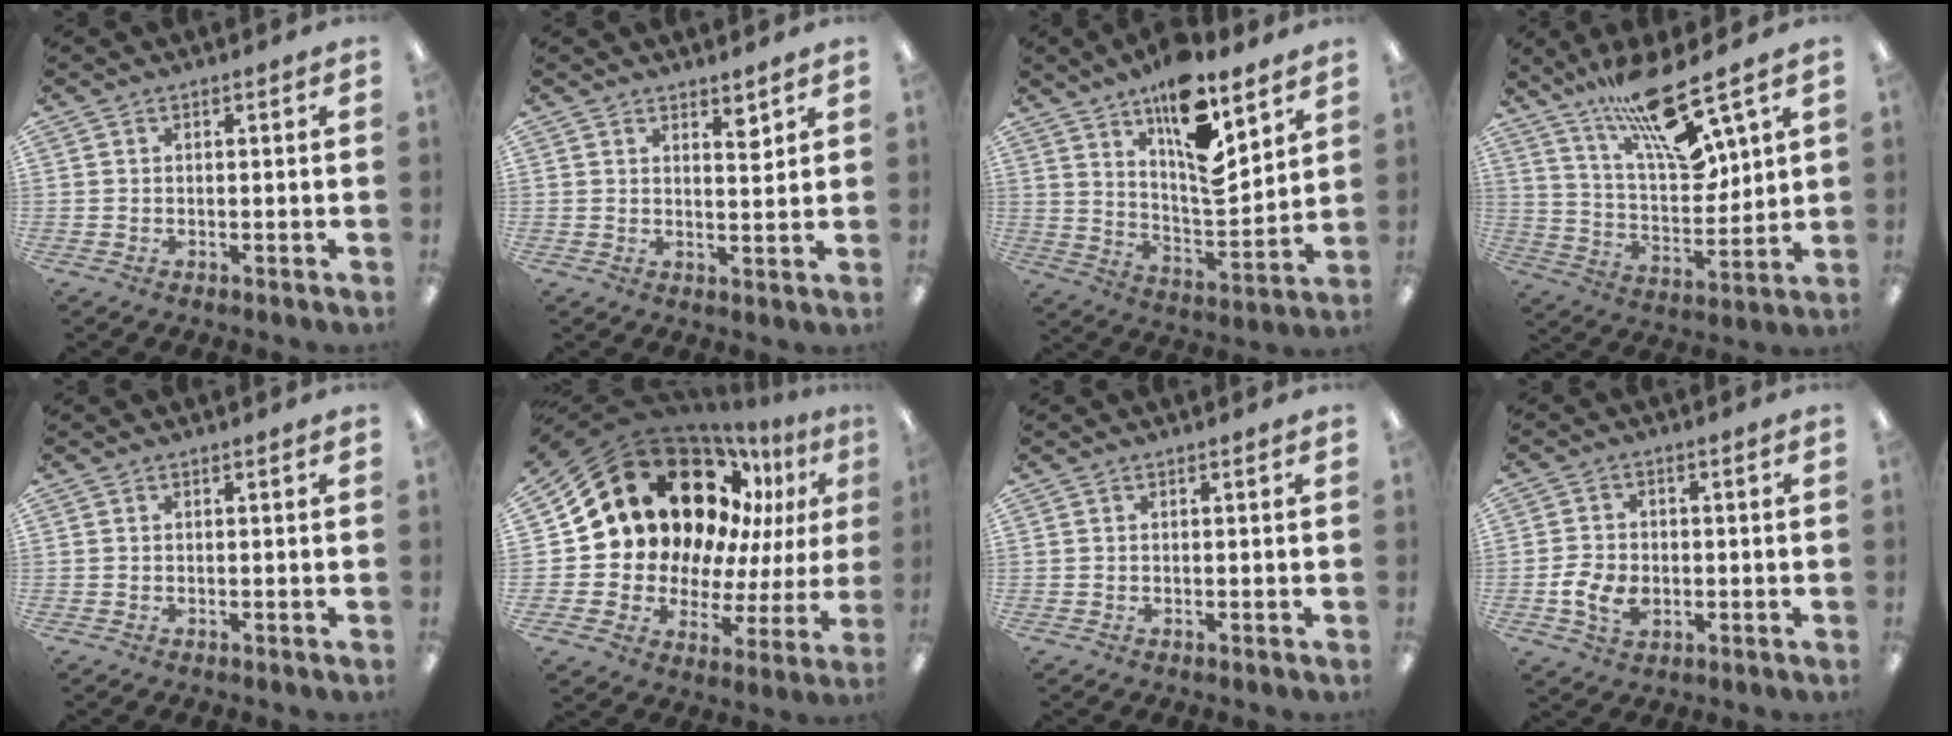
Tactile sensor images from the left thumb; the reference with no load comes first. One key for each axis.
{"total": 3.4, "fx": 2.8, "fy": 0.9, "fz": 1.7, "tx": -0.015, "ty": -0.019, "tz": 0.044}
{"total": 16.4, "fx": 11.2, "fy": 5.3, "fz": 10.6, "tx": -0.167, "ty": -0.075, "tz": 0.187}
{"total": 18.8, "fx": 13.1, "fy": 5.0, "fz": 12.6, "tx": -0.221, "ty": -0.075, "tz": 0.219}
{"total": 0.0}
{"total": 22.3, "fx": 11.6, "fy": 15.6, "fz": 10.8, "tx": -0.178, "ty": -0.078, "tz": 0.236}
{"total": 0.0}
{"total": 7.2, "fx": -1.9, "fy": 5.4, "fz": 4.4, "tx": -0.075, "ty": 0.013, "tz": -0.029}